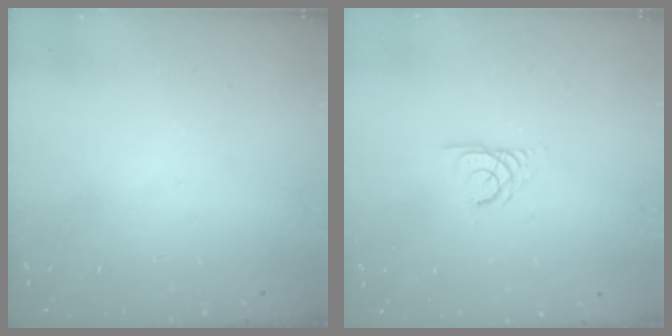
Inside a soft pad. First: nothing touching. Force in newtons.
{"total": 2.2, "press": 2.2, "slide": 0.3}